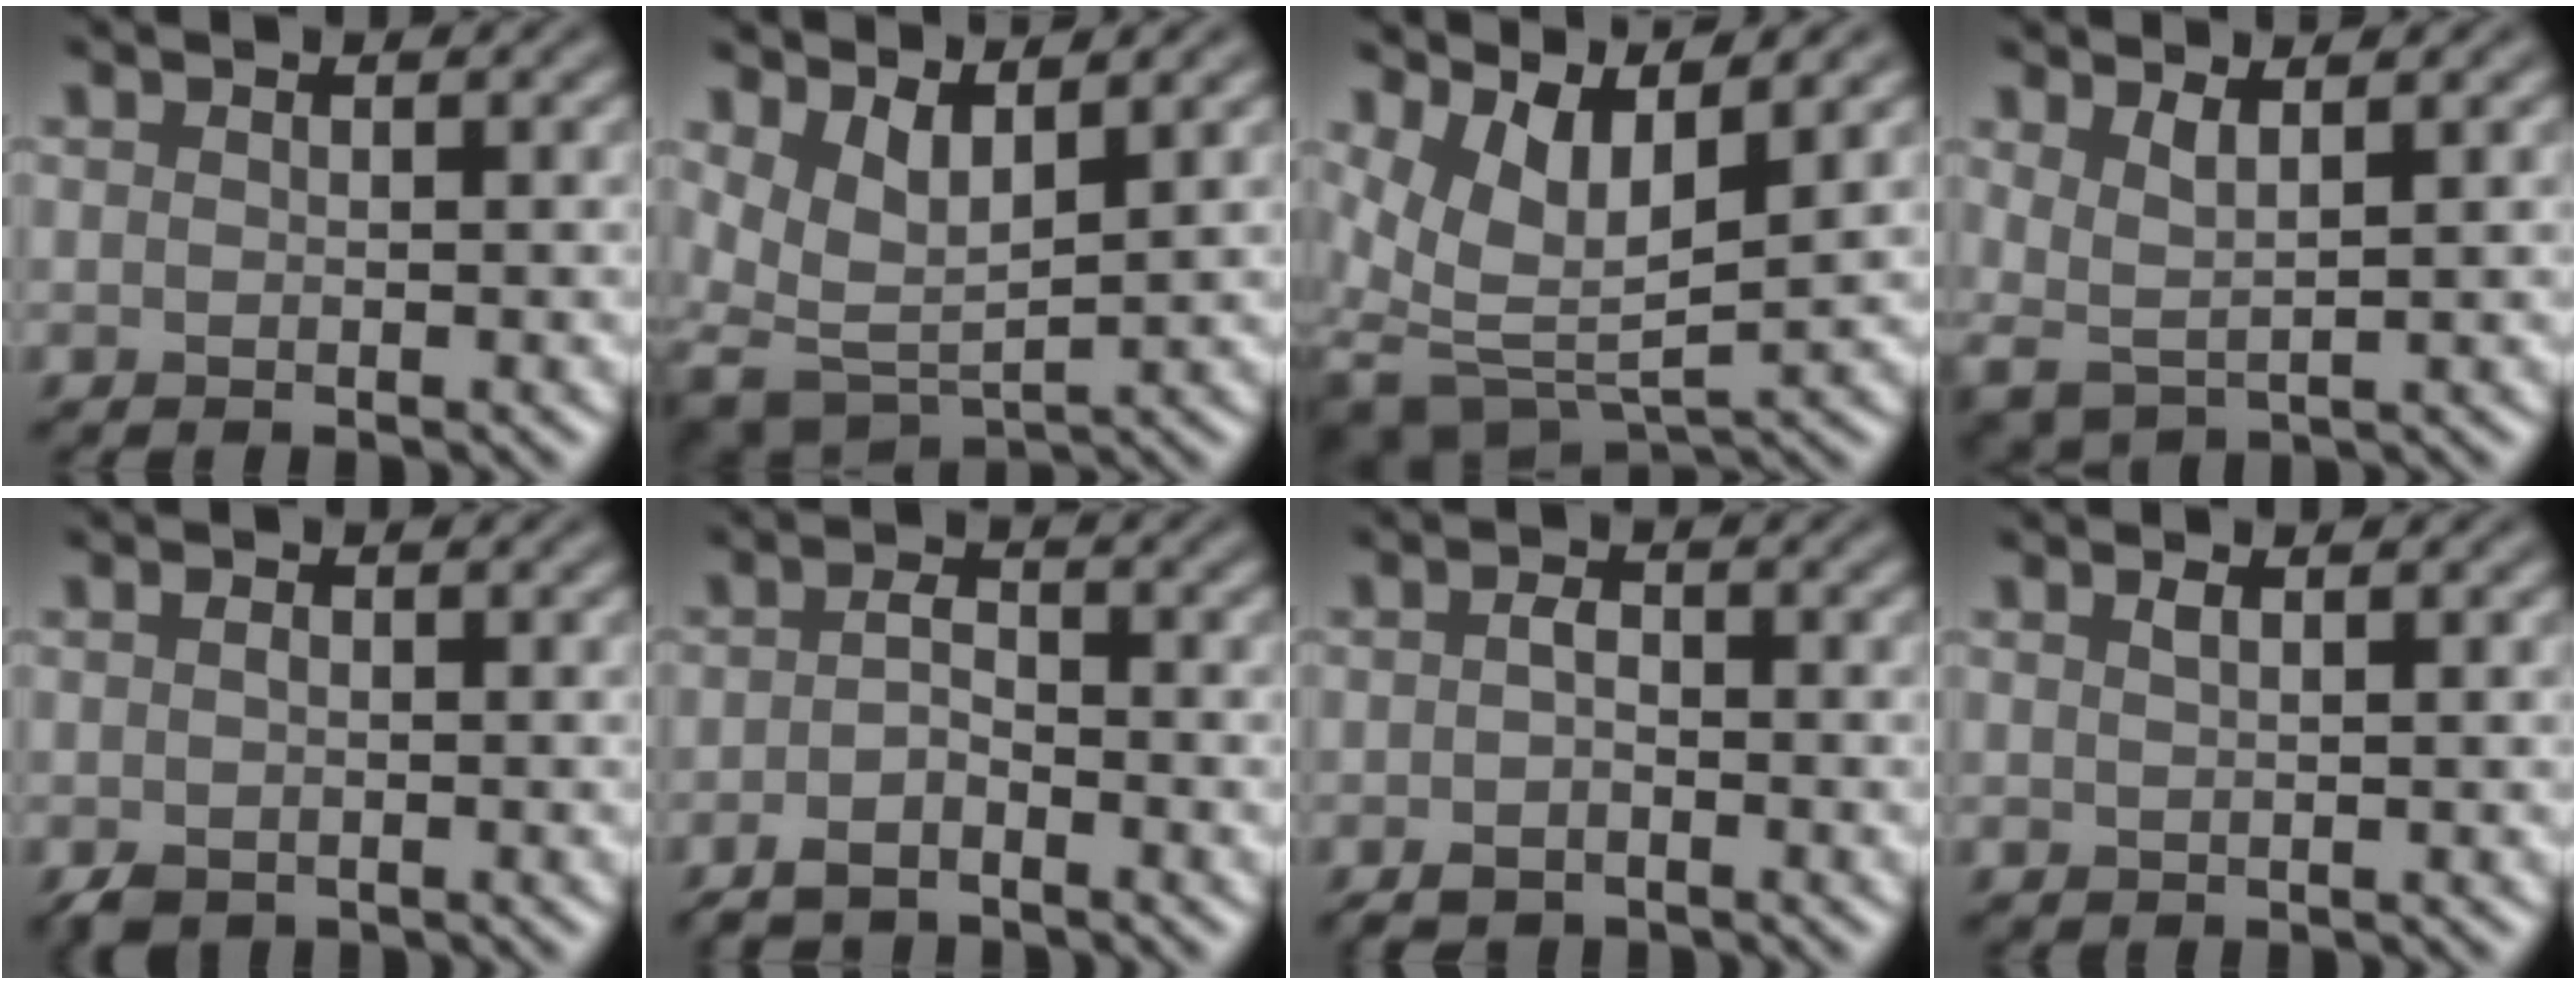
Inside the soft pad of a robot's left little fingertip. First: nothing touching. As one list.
[{"total": 4.7, "force": [1.8, 2.4, 3.6], "torque": [-0.081, -0.012, 0.038]}, {"total": 6.6, "force": [2.9, 2.9, 5.1], "torque": [-0.112, -0.009, 0.057]}, {"total": 2.3, "force": [1.3, 0.8, 1.8], "torque": [-0.040, -0.008, 0.028]}, {"total": 1.6, "force": [-0.6, 1.2, 0.9], "torque": [-0.021, -0.004, -0.015]}, {"total": 2.6, "force": [-1.6, 1.2, 1.7], "torque": [-0.035, 0.001, -0.036]}, {"total": 2.3, "force": [-1.0, 1.5, 1.5], "torque": [-0.029, 0.000, -0.022]}, {"total": 0.8, "force": [0.5, 0.3, 0.6], "torque": [-0.013, 0.002, 0.011]}]